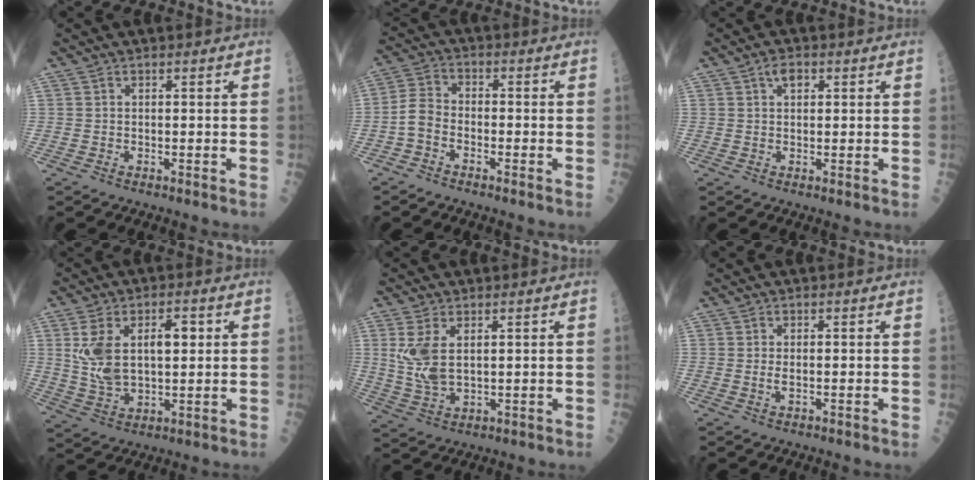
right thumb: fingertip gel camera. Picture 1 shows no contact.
{"total": 4.7, "force": [-2.3, 2.9, 3.0], "torque": [-0.058, 0.026, -0.057]}
{"total": 2.4, "force": [1.1, 1.4, 1.6], "torque": [-0.018, 0.004, 0.015]}
{"total": 12.7, "force": [2.7, 7.0, 10.3], "torque": [-0.185, 0.005, 0.059]}
{"total": 7.5, "force": [2.0, 3.9, 6.1], "torque": [-0.133, -0.008, 0.052]}
{"total": 1.0, "force": [-0.1, 0.4, 1.0], "torque": [-0.021, -0.002, -0.001]}